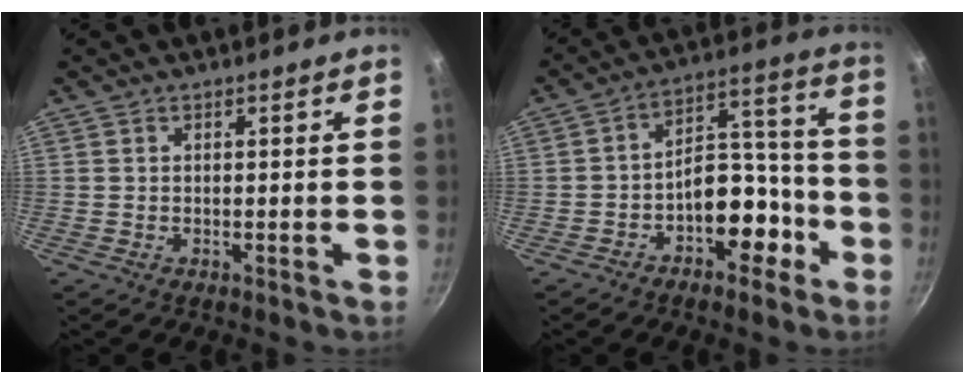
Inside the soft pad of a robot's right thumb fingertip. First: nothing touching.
{"total": 11.5, "force": [-5.2, 7.2, 7.3], "torque": [-0.054, 0.088, -0.071]}